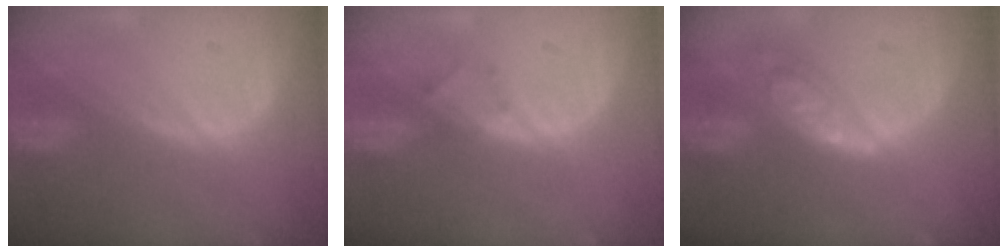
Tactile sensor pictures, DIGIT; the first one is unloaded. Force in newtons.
{"total": 1.3, "press": 1.1, "slide": 0.8}
{"total": 6.2, "press": 5.5, "slide": 2.8}